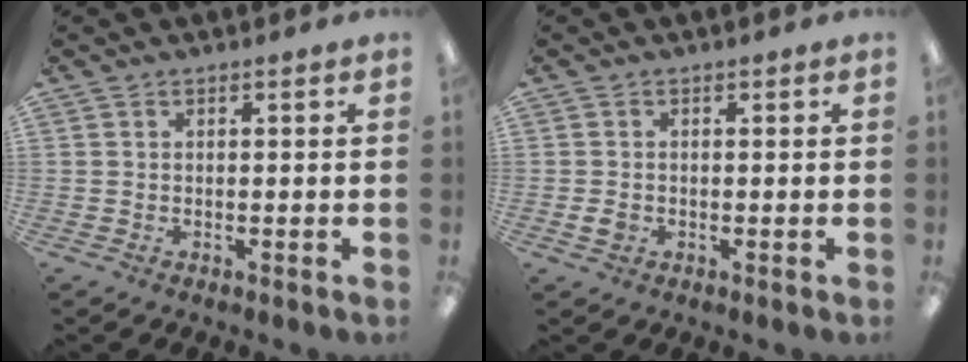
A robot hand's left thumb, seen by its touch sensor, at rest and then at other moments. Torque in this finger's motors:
{"motor_torque": [-0.22, 0.20, -0.41, 0.30, 0.05]}